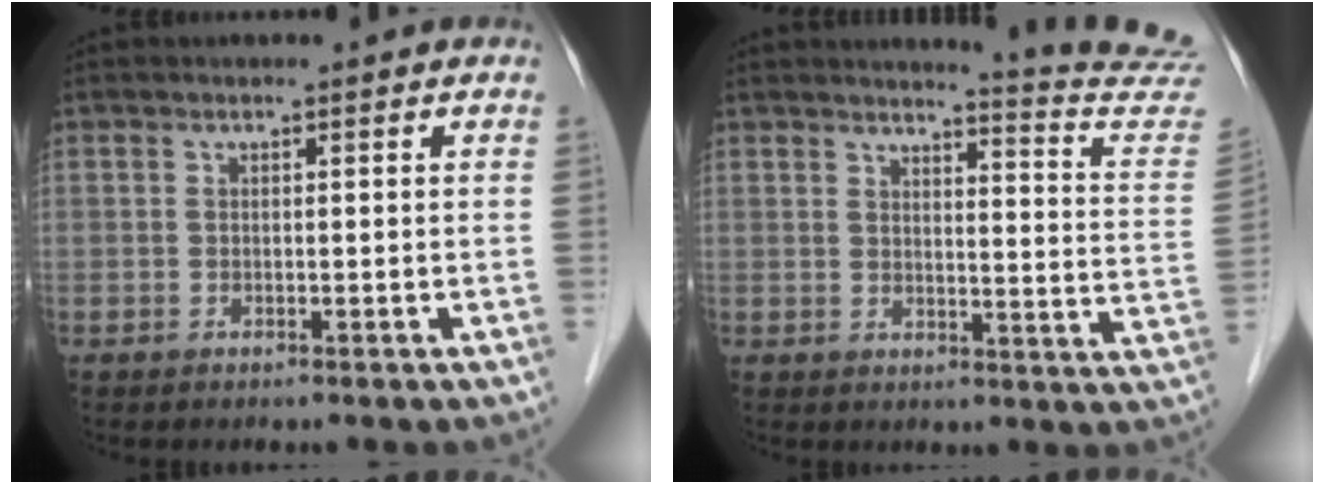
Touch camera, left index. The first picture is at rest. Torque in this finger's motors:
{"motor_torque": [0.53, -0.63, 0.27, 0.04]}